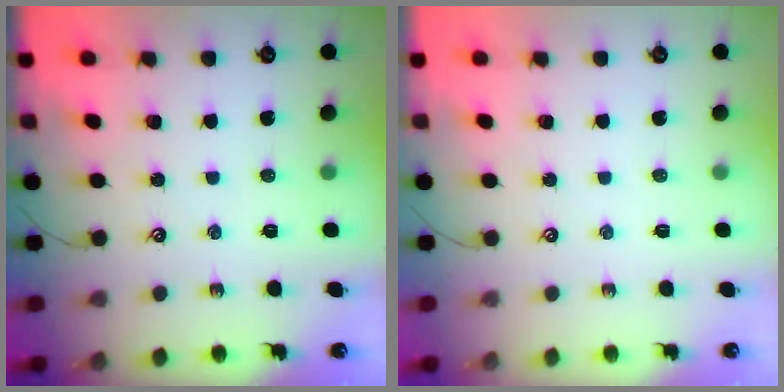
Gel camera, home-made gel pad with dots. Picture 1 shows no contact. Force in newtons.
{"total": 0.0}